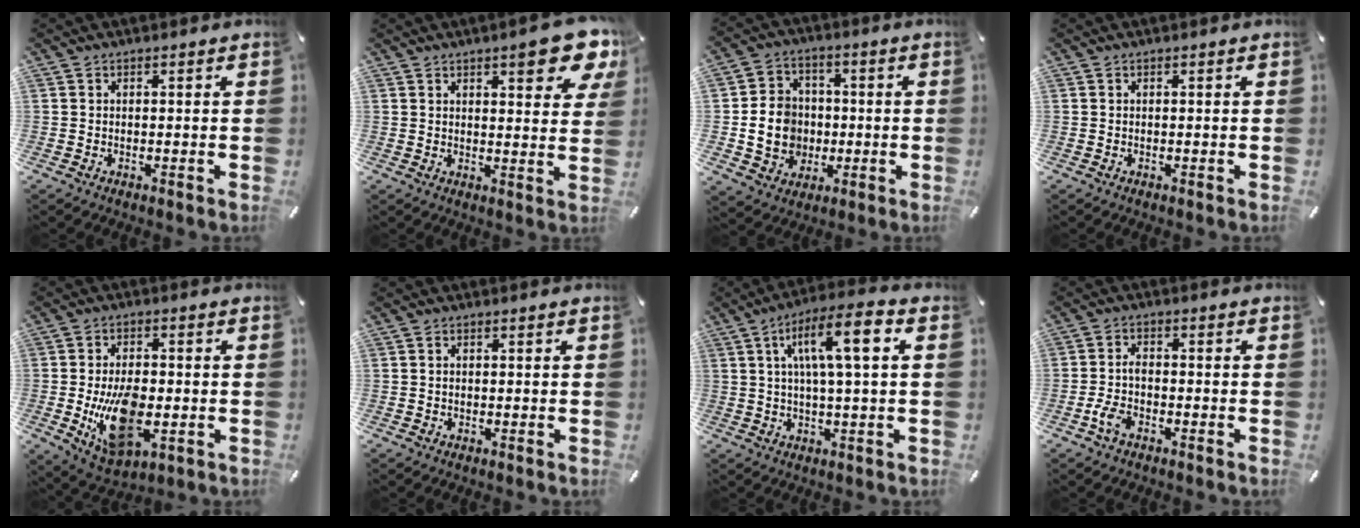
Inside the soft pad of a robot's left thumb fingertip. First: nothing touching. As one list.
[{"total": 11.1, "force": [6.4, 3.2, 8.4], "torque": [-0.105, -0.036, 0.103]}, {"total": 11.4, "force": [-1.2, 10.1, 5.2], "torque": [-0.114, 0.015, -0.017]}, {"total": 0.0}, {"total": 13.9, "force": [-2.3, 7.8, 11.3], "torque": [-0.206, -0.011, -0.037]}, {"total": 0.7, "force": [0.0, 0.4, 0.5], "torque": [-0.011, 0.002, -0.001]}, {"total": 11.6, "force": [3.3, 2.7, 10.8], "torque": [-0.187, 0.004, 0.050]}, {"total": 3.9, "force": [-2.0, 2.0, 2.8], "torque": [-0.065, 0.007, -0.041]}]